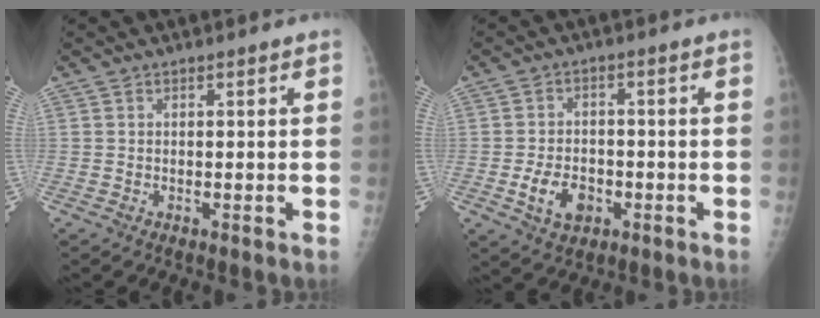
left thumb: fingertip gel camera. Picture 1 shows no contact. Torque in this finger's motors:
{"motor_torque": [0.23, 0.78, 0.31, 0.02, 0.02]}